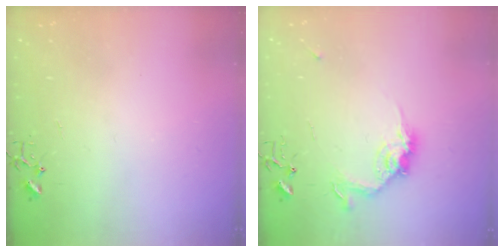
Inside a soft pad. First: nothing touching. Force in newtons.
{"total": 10.9, "press": 10.9, "slide": 0.5}